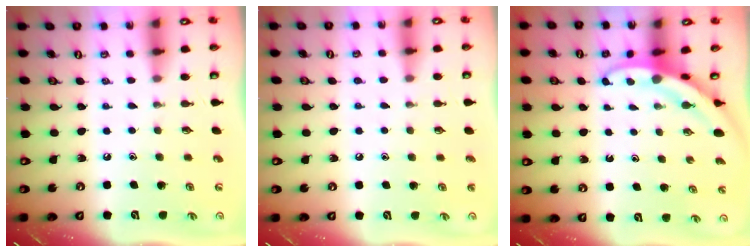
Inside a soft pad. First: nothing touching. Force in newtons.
{"total": 3.2, "press": 3.2, "slide": 0.4}
{"total": 3.6, "press": 3.5, "slide": 0.4}